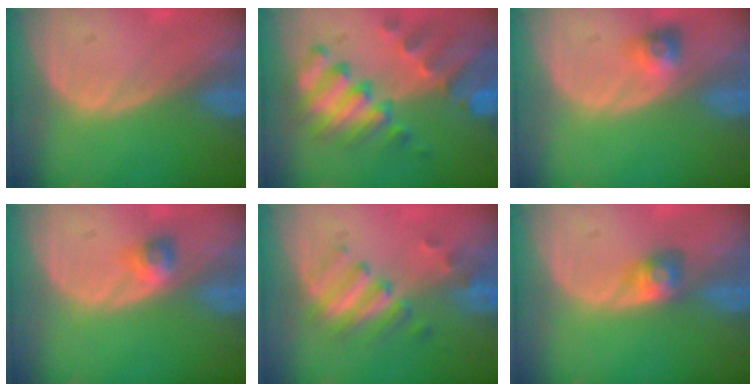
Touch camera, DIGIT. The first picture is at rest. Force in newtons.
{"total": 10.3, "press": 9.0, "slide": 5.2}
{"total": 3.0, "press": 2.7, "slide": 1.3}
{"total": 2.5, "press": 2.2, "slide": 1.3}
{"total": 5.1, "press": 5.0, "slide": 1.0}
{"total": 2.9, "press": 2.7, "slide": 1.0}